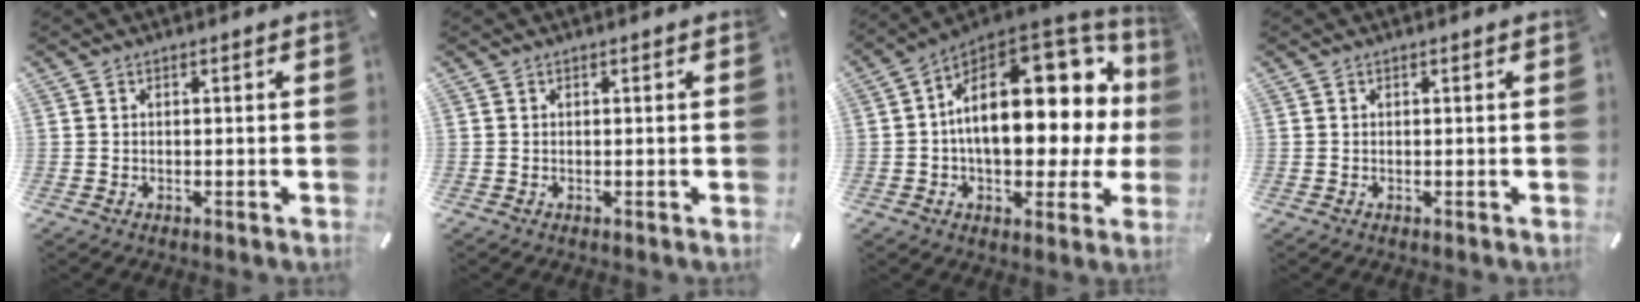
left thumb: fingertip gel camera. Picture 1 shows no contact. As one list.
[{"total": 0.0}, {"total": 24.5, "force": [4.7, 13.4, 20.0], "torque": [-0.300, -0.042, 0.084]}, {"total": 0.0}]